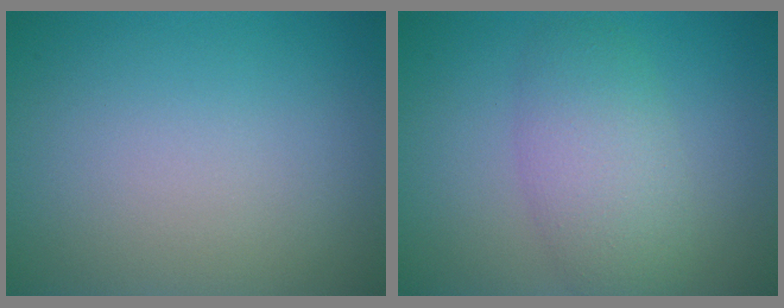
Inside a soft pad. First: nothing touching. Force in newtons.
{"total": 4.4, "press": 4.4, "slide": 0.3}